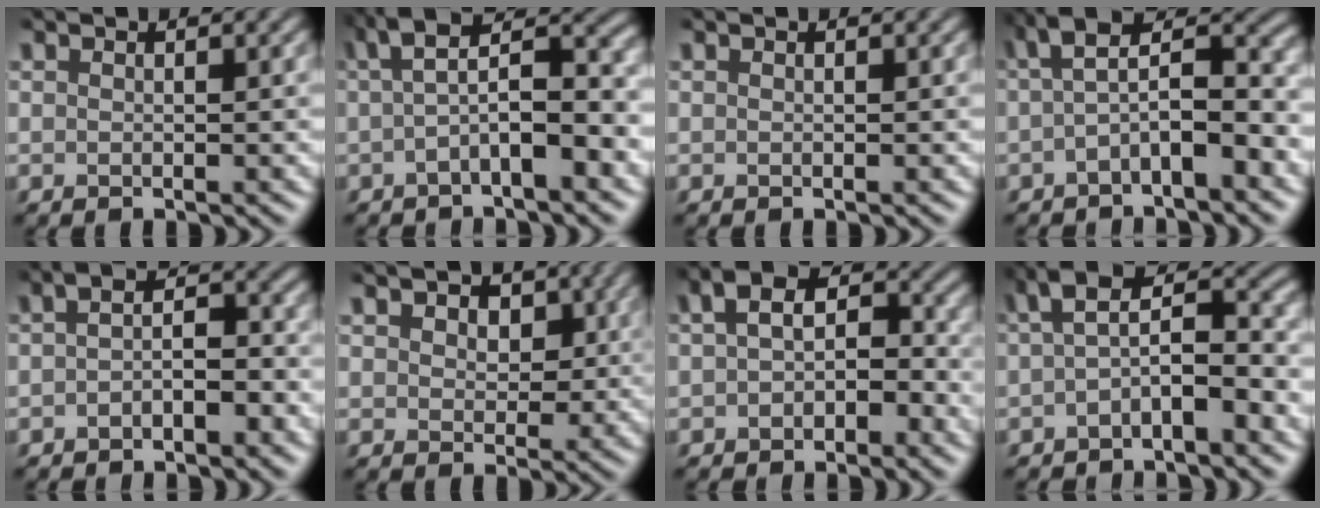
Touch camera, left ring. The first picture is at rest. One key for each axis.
{"total": 6.5, "fx": 0.0, "fy": 2.2, "fz": 6.1, "tx": -0.092, "ty": 0.022, "tz": -0.010}
{"total": 0.0}
{"total": 6.4, "fx": -0.6, "fy": 2.4, "fz": 6.0, "tx": -0.093, "ty": 0.024, "tz": -0.021}
{"total": 3.7, "fx": -1.2, "fy": 1.7, "fz": 3.0, "tx": -0.048, "ty": 0.010, "tz": -0.027}
{"total": 3.8, "fx": 1.6, "fy": 2.7, "fz": 2.2, "tx": -0.034, "ty": -0.002, "tz": 0.011}
{"total": 4.4, "fx": -0.3, "fy": 2.9, "fz": 3.3, "tx": -0.039, "ty": 0.008, "tz": -0.013}
{"total": 5.9, "fx": -0.8, "fy": 2.4, "fz": 5.3, "tx": -0.083, "ty": 0.022, "tz": -0.024}